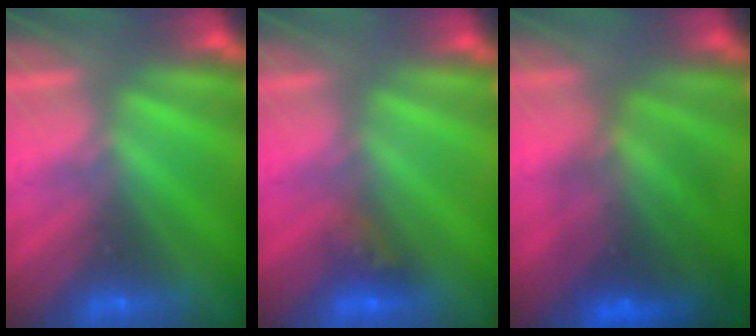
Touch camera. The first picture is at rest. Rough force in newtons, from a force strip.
{"total": 3.1}
{"total": 7.2}